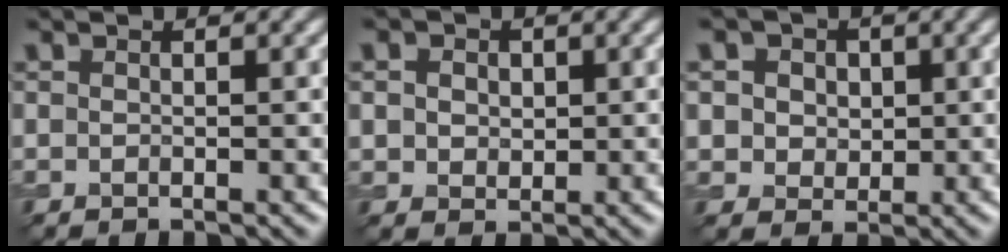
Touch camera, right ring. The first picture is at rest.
{"total": 3.4, "force": [1.1, 2.7, 1.7], "torque": [-0.029, 0.009, 0.003]}
{"total": 5.6, "force": [2.1, 4.5, 2.6], "torque": [-0.041, 0.017, 0.015]}